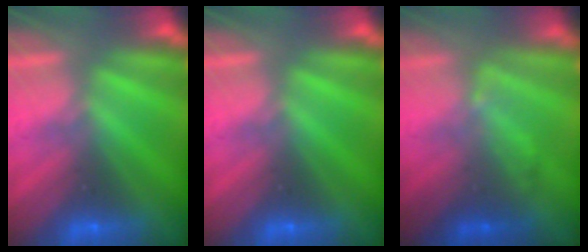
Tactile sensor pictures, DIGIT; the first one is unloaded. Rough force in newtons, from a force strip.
{"total": 0.0}
{"total": 2.1}